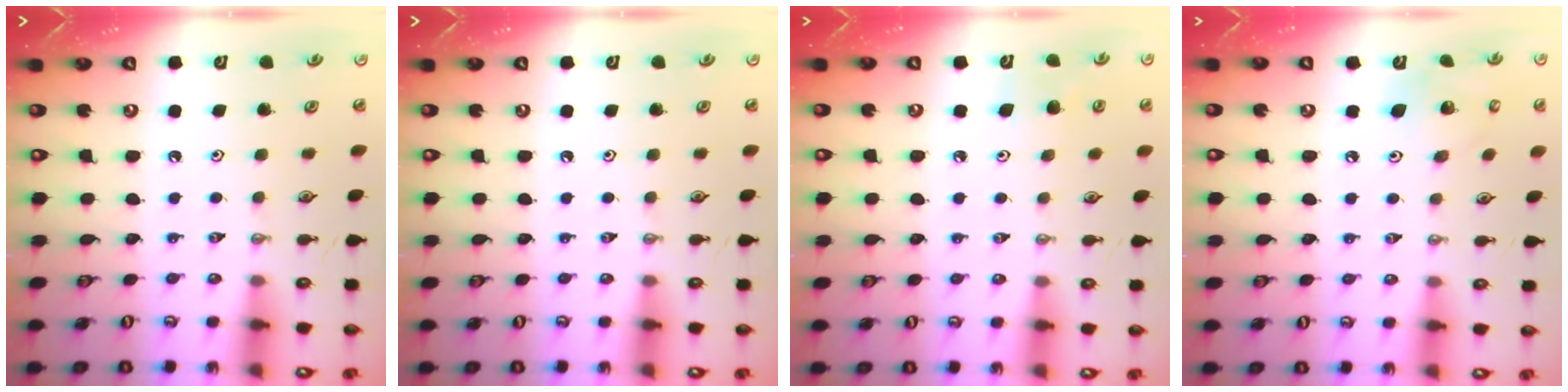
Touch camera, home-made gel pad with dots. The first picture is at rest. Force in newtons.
{"total": 0.0}
{"total": 6.4, "press": 6.3, "slide": 1.3}
{"total": 9.1, "press": 8.7, "slide": 2.6}